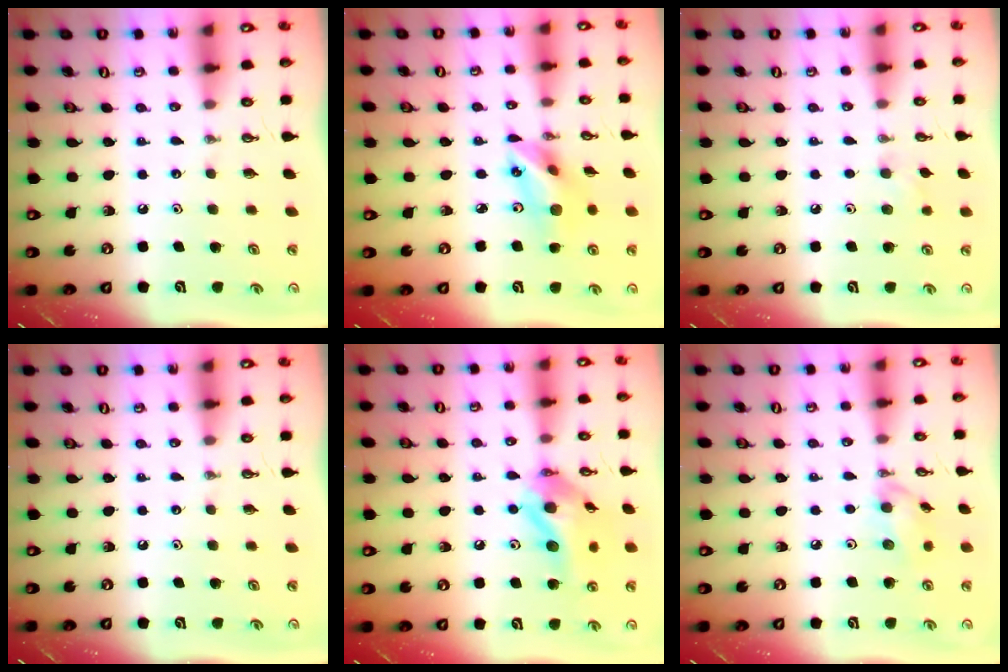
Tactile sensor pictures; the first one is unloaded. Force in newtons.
{"total": 12.5, "press": 12.2, "slide": 2.9}
{"total": 5.8, "press": 5.7, "slide": 1.0}
{"total": 0.0}
{"total": 14.8, "press": 14.7, "slide": 2.0}
{"total": 8.9, "press": 8.9, "slide": 1.1}